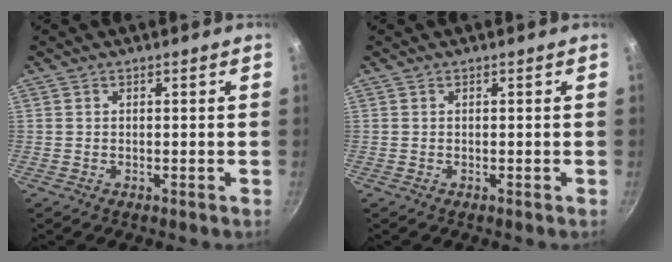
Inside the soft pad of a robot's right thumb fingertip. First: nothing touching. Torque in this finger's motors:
{"motor_torque": [-0.18, -0.19, 0.23, 0.00, 0.04]}